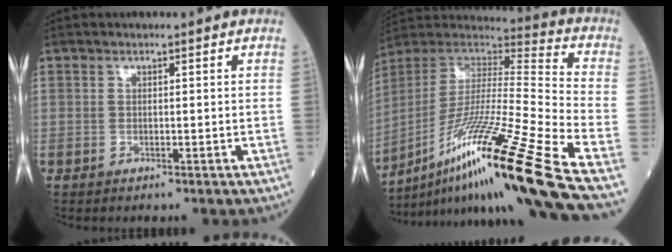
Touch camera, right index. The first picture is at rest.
{"total": 28.4, "force": [-17.3, -1.8, 22.5], "torque": [-0.378, -0.031, -0.313]}